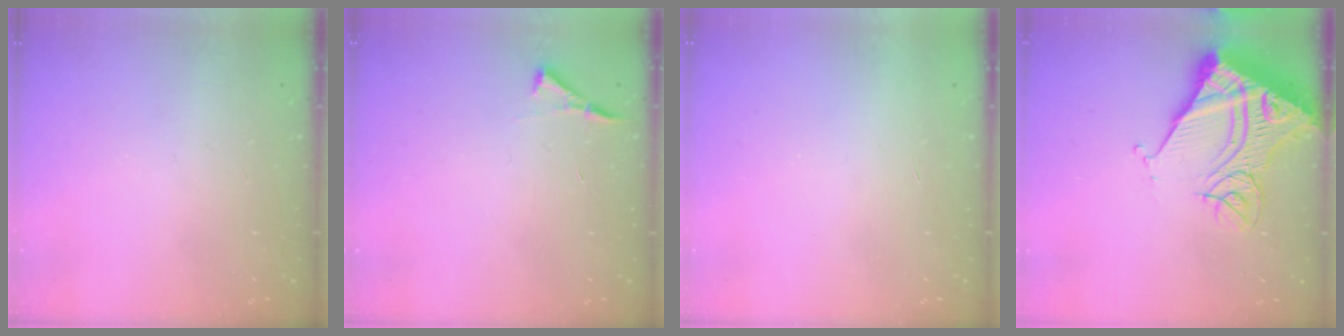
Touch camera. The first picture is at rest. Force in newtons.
{"total": 3.5, "press": 3.5, "slide": 0.5}
{"total": 1.7, "press": 1.7, "slide": 0.1}
{"total": 17.3, "press": 17.2, "slide": 2.1}